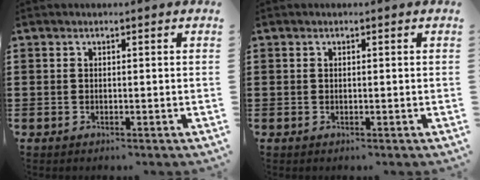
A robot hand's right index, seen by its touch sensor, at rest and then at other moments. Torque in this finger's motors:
{"motor_torque": [0.16, 0.45, 0.03, 0.02]}